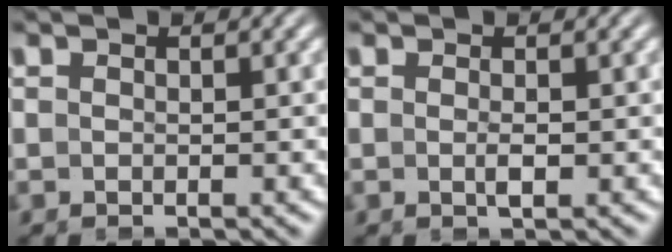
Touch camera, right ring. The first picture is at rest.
{"total": 1.0, "force": [0.1, -0.2, 0.9], "torque": [-0.021, -0.003, 0.006]}